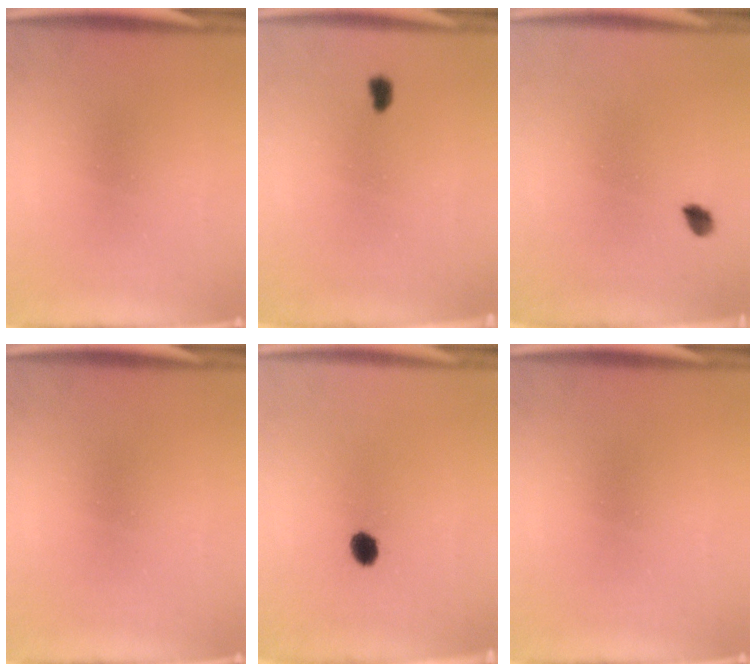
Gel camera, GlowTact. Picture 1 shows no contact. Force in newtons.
{"total": 1.3}
{"total": 1.6}
{"total": 0.0}
{"total": 3.1}
{"total": 0.0}